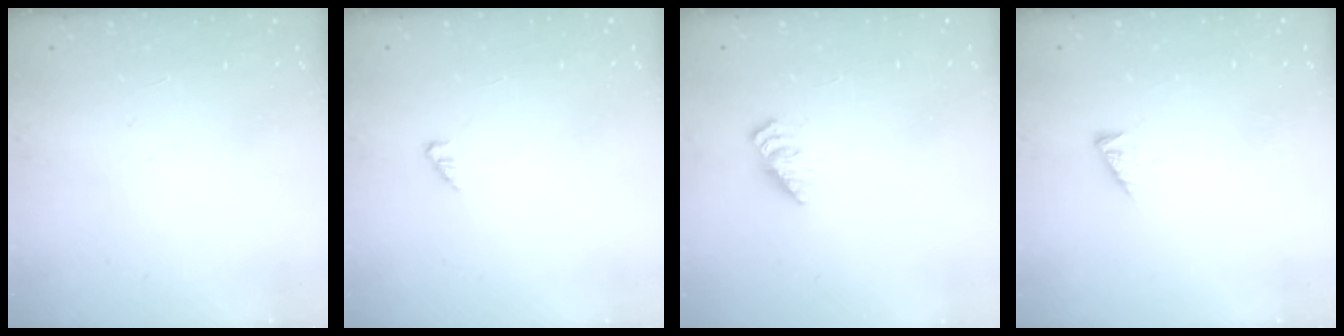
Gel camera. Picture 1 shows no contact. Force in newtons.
{"total": 0.9, "press": 0.9, "slide": 0.2}
{"total": 1.6, "press": 1.6, "slide": 0.3}
{"total": 2.9, "press": 2.9, "slide": 0.4}